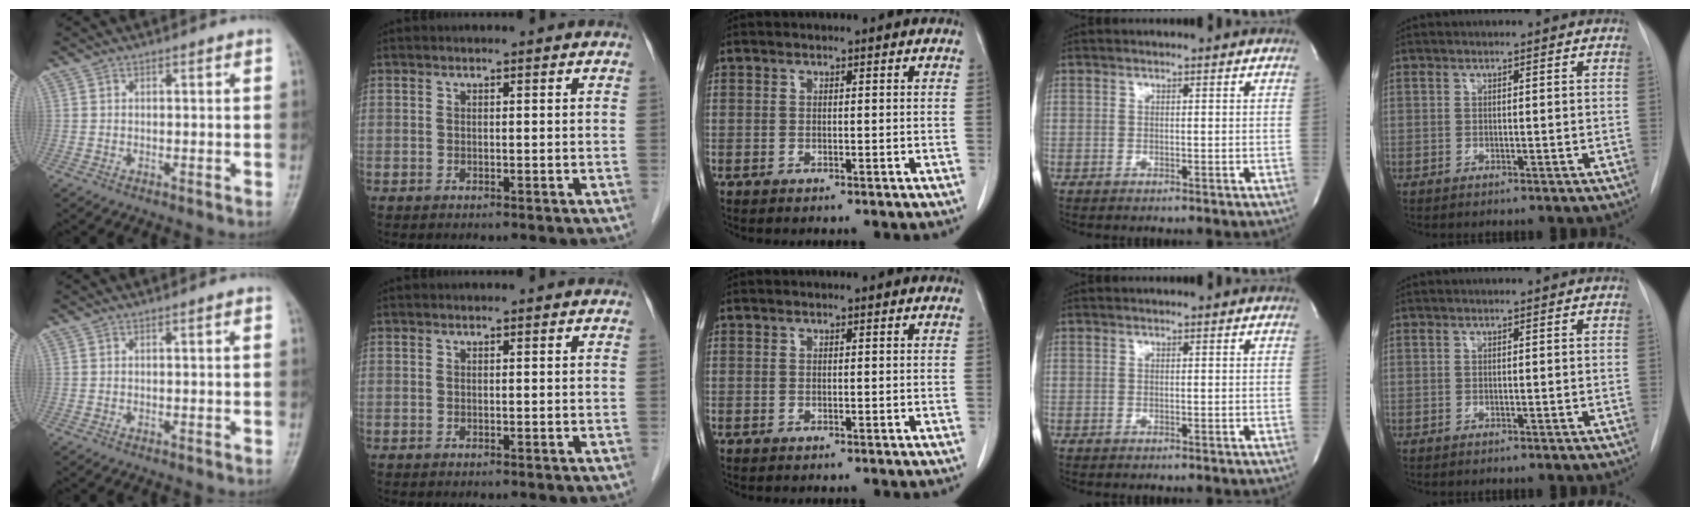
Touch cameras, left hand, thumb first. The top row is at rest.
{}